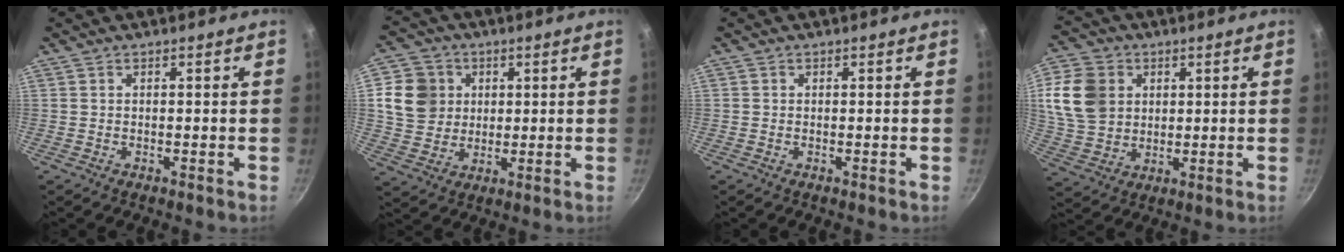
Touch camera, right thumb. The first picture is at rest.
{"total": 10.5, "force": [2.6, 9.3, 4.1], "torque": [-0.048, -0.002, 0.047]}
{"total": 0.0}
{"total": 13.0, "force": [3.3, 10.5, 6.9], "torque": [-0.115, -0.003, 0.070]}